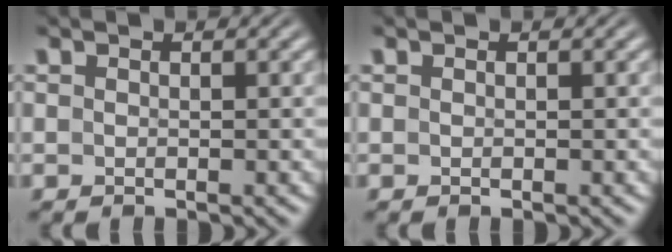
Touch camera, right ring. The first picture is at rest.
{"total": 0.0}